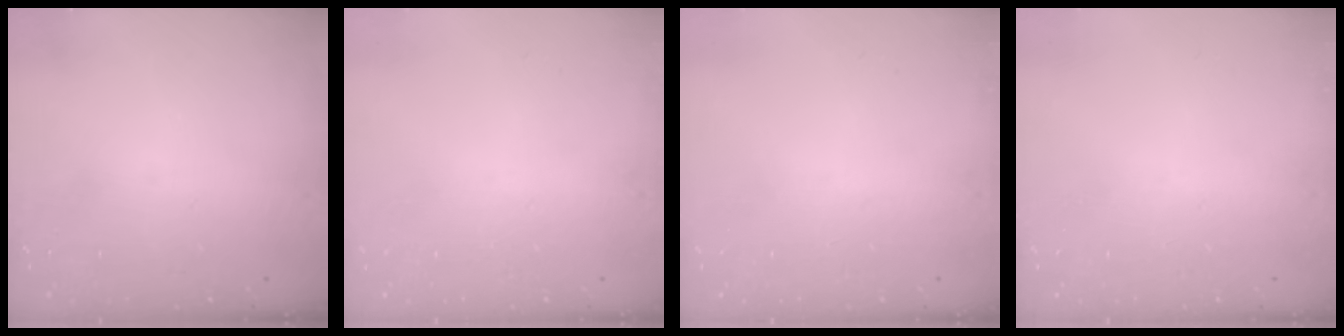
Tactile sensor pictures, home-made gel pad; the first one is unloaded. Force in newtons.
{"total": 0.0}
{"total": 0.0}
{"total": 0.0}